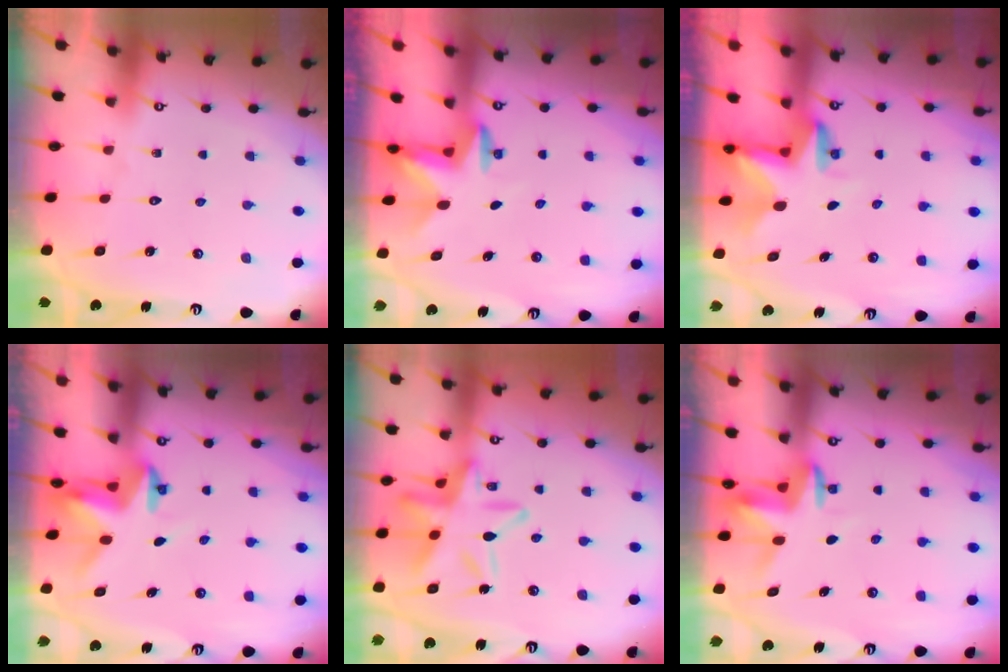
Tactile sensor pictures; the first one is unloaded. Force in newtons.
{"total": 2.8, "press": 2.7, "slide": 0.7}
{"total": 3.4, "press": 3.4, "slide": 0.2}
{"total": 3.4, "press": 3.4, "slide": 0.1}
{"total": 17.2, "press": 17.2, "slide": 1.4}
{"total": 3.5, "press": 3.5, "slide": 0.2}